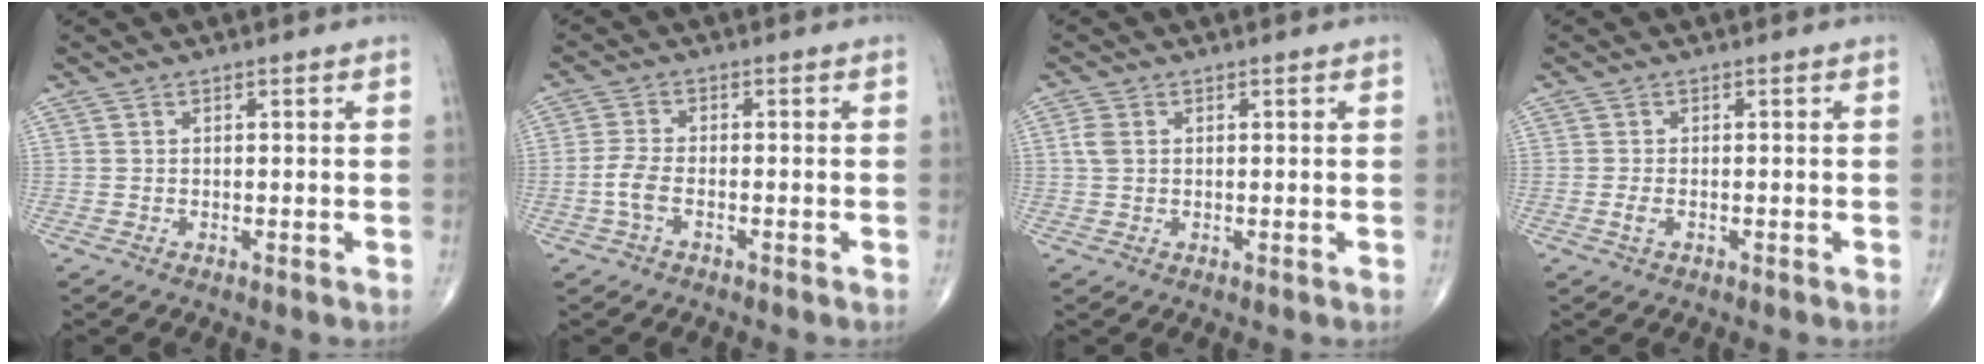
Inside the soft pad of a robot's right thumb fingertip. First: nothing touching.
{"total": 3.6, "force": [-1.3, 1.7, 2.8], "torque": [-0.068, 0.012, -0.029]}
{"total": 2.3, "force": [0.4, 1.6, 1.6], "torque": [-0.042, 0.006, 0.008]}
{"total": 1.3, "force": [-0.5, 0.7, 1.0], "torque": [-0.025, 0.000, -0.011]}